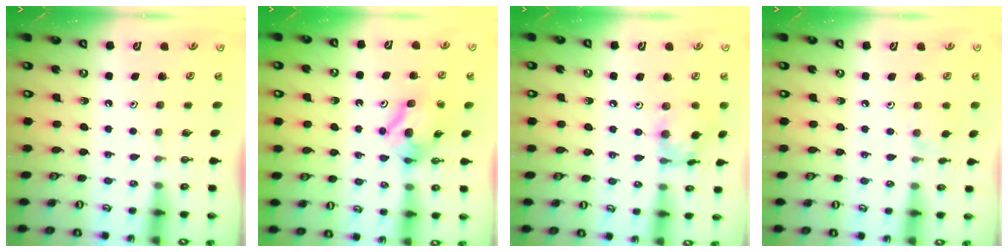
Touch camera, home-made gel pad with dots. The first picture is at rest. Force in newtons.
{"total": 7.5, "press": 7.5, "slide": 0.6}
{"total": 12.1, "press": 12.1, "slide": 0.9}
{"total": 2.6, "press": 2.6, "slide": 0.5}